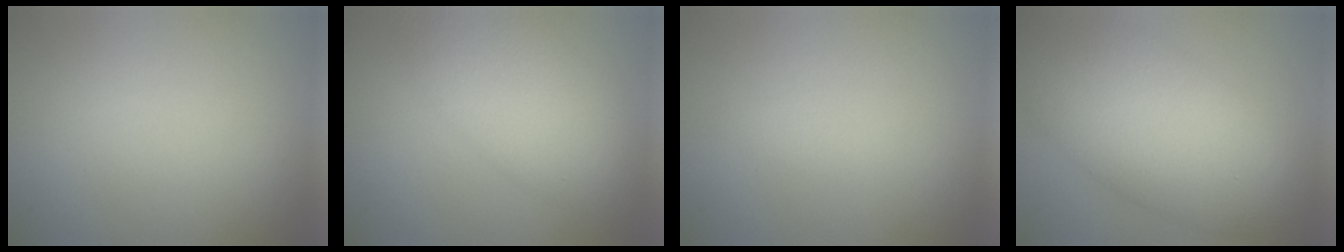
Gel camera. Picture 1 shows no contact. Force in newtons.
{"total": 6.9, "press": 6.9, "slide": 0.5}
{"total": 0.6, "press": 0.6, "slide": 0.0}
{"total": 10.7, "press": 10.7, "slide": 0.2}